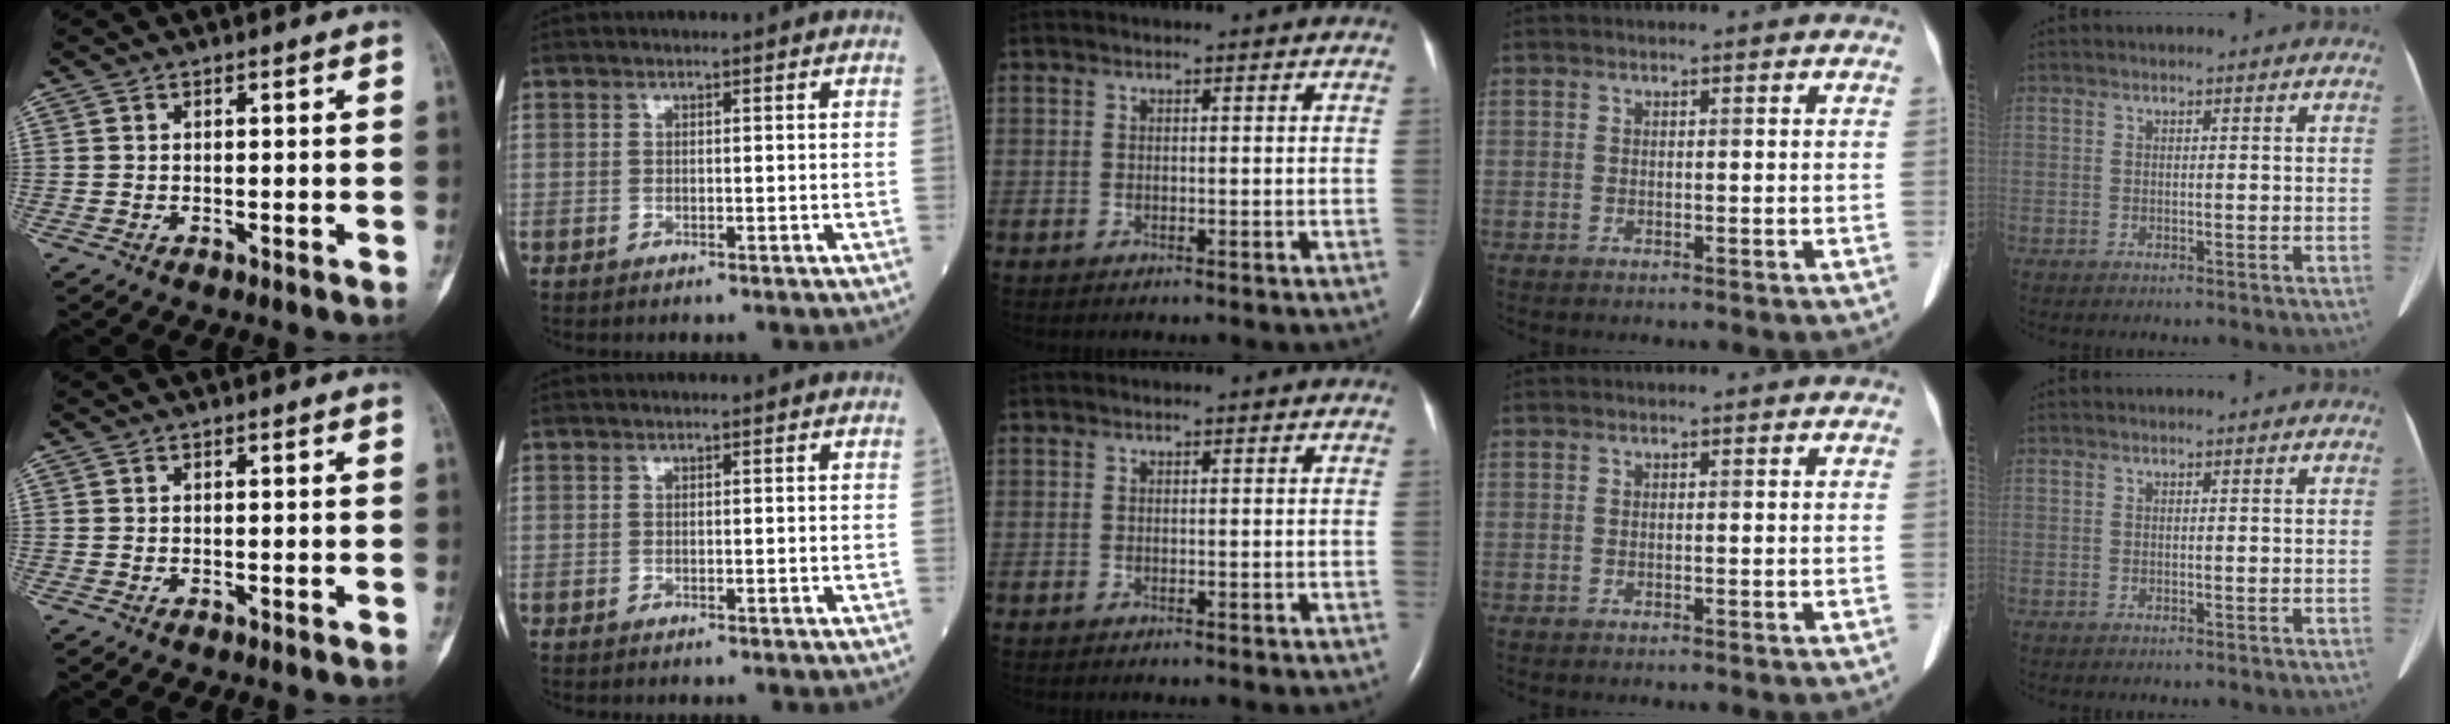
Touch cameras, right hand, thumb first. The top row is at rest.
{}